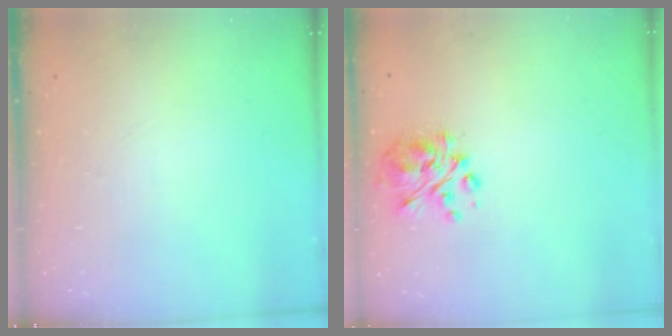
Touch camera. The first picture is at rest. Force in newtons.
{"total": 6.3, "press": 6.0, "slide": 1.8}